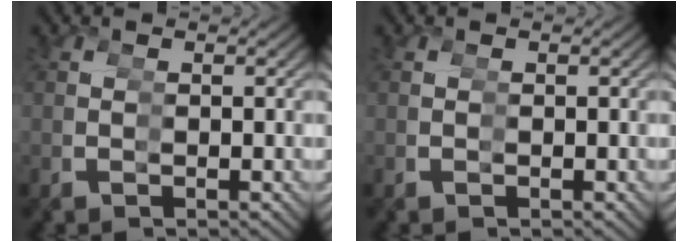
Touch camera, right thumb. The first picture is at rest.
{"total": 0.0}